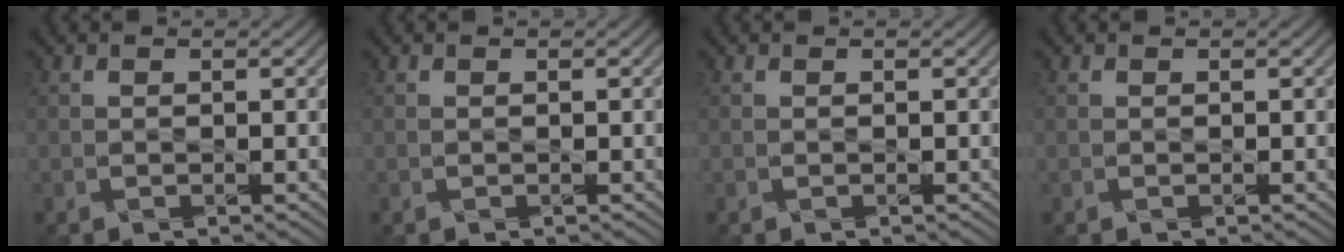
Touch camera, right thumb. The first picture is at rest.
{"total": 0.0}
{"total": 0.0}
{"total": 0.0}